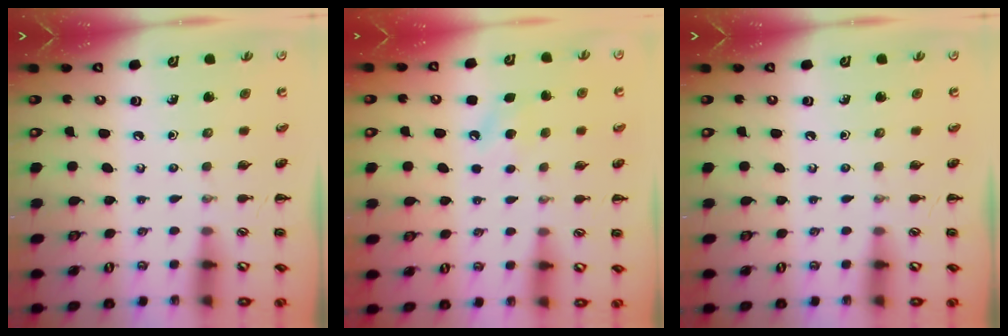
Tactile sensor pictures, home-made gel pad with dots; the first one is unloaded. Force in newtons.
{"total": 5.6, "press": 5.4, "slide": 1.5}
{"total": 0.0}